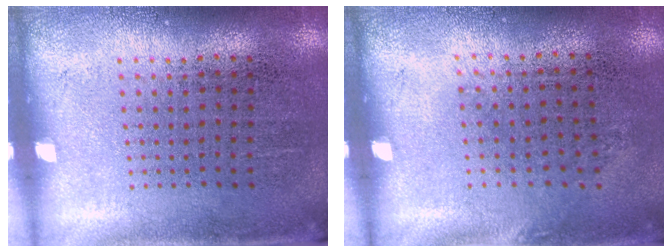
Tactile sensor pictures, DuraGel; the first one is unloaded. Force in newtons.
{"total": 0.9, "press": 0.7, "slide": 0.6}